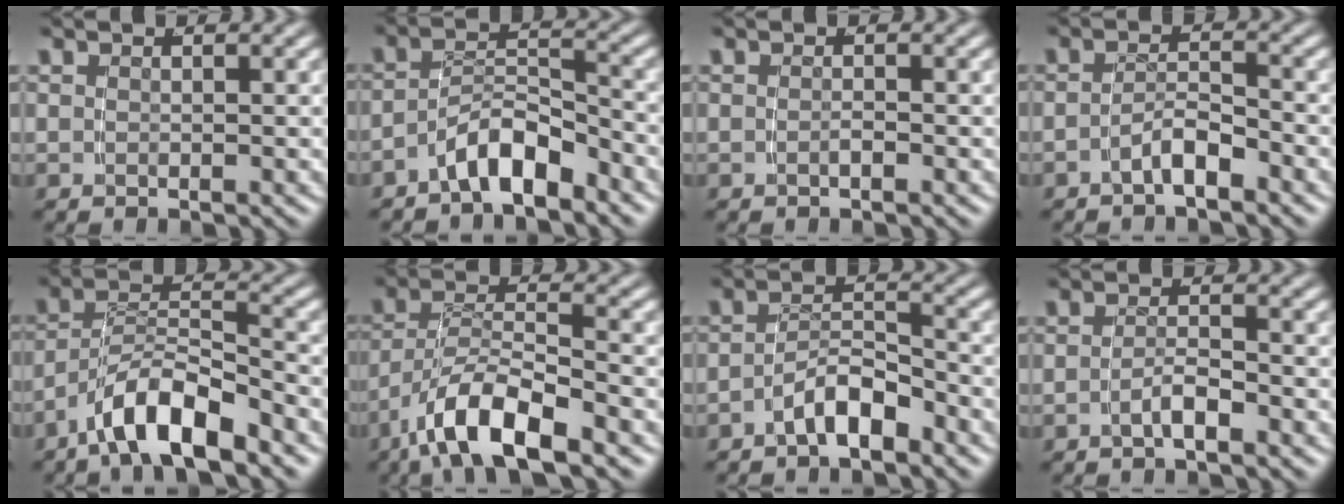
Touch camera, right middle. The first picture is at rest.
{"total": 4.6, "force": [-3.5, 1.7, 2.5], "torque": [-0.028, 0.006, -0.063]}
{"total": 0.6, "force": [-0.4, 0.2, 0.4], "torque": [-0.008, 0.004, -0.012]}
{"total": 2.5, "force": [-2.1, 0.4, 1.2], "torque": [-0.012, 0.000, -0.040]}
{"total": 5.2, "force": [-3.4, 1.9, 3.4], "torque": [-0.054, -0.002, -0.058]}
{"total": 5.6, "force": [-2.9, 2.2, 4.3], "torque": [-0.080, -0.012, -0.044]}
{"total": 3.6, "force": [-2.8, 1.0, 1.9], "torque": [-0.022, 0.003, -0.051]}
{"total": 1.9, "force": [-1.6, -0.1, 1.1], "torque": [-0.016, 0.000, -0.029]}